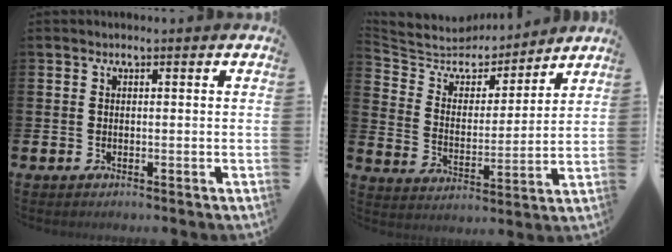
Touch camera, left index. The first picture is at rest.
{"total": 6.8, "force": [6.4, 2.4, 0.3], "torque": [-0.051, -0.054, 0.112]}